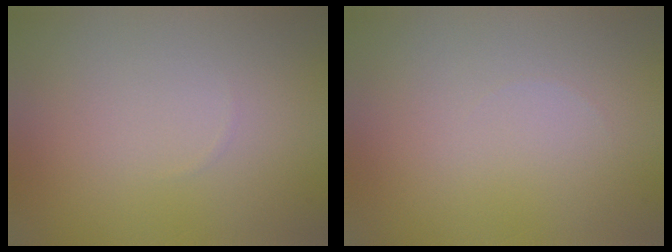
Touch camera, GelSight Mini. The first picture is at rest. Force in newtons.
{"total": 0.0}